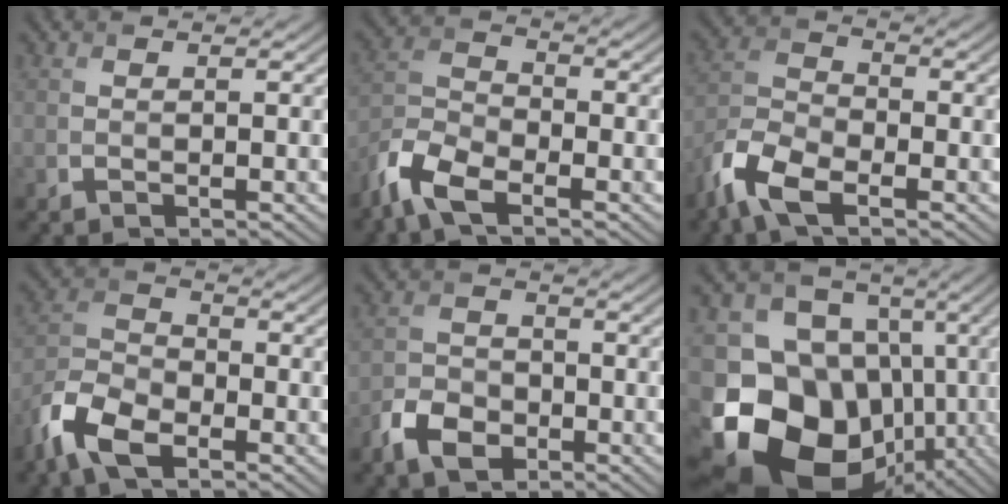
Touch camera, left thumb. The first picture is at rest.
{"total": 7.2, "force": [-4.9, 2.7, 4.4], "torque": [-0.104, -0.009, -0.119]}
{"total": 7.7, "force": [-4.9, 3.1, 5.0], "torque": [-0.117, -0.008, -0.118]}
{"total": 8.3, "force": [-5.1, 3.9, 5.2], "torque": [-0.119, -0.008, -0.120]}
{"total": 5.1, "force": [-2.9, 3.3, 2.6], "torque": [-0.059, -0.005, -0.067]}
{"total": 19.1, "force": [-6.3, 15.3, 9.6], "torque": [-0.206, -0.023, -0.109]}